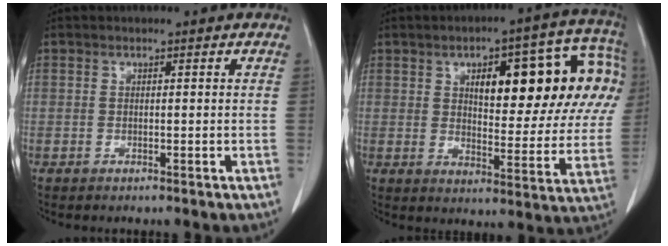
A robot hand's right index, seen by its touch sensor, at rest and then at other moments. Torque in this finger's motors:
{"motor_torque": [1.28, 0.86, 0.44, 0.12]}